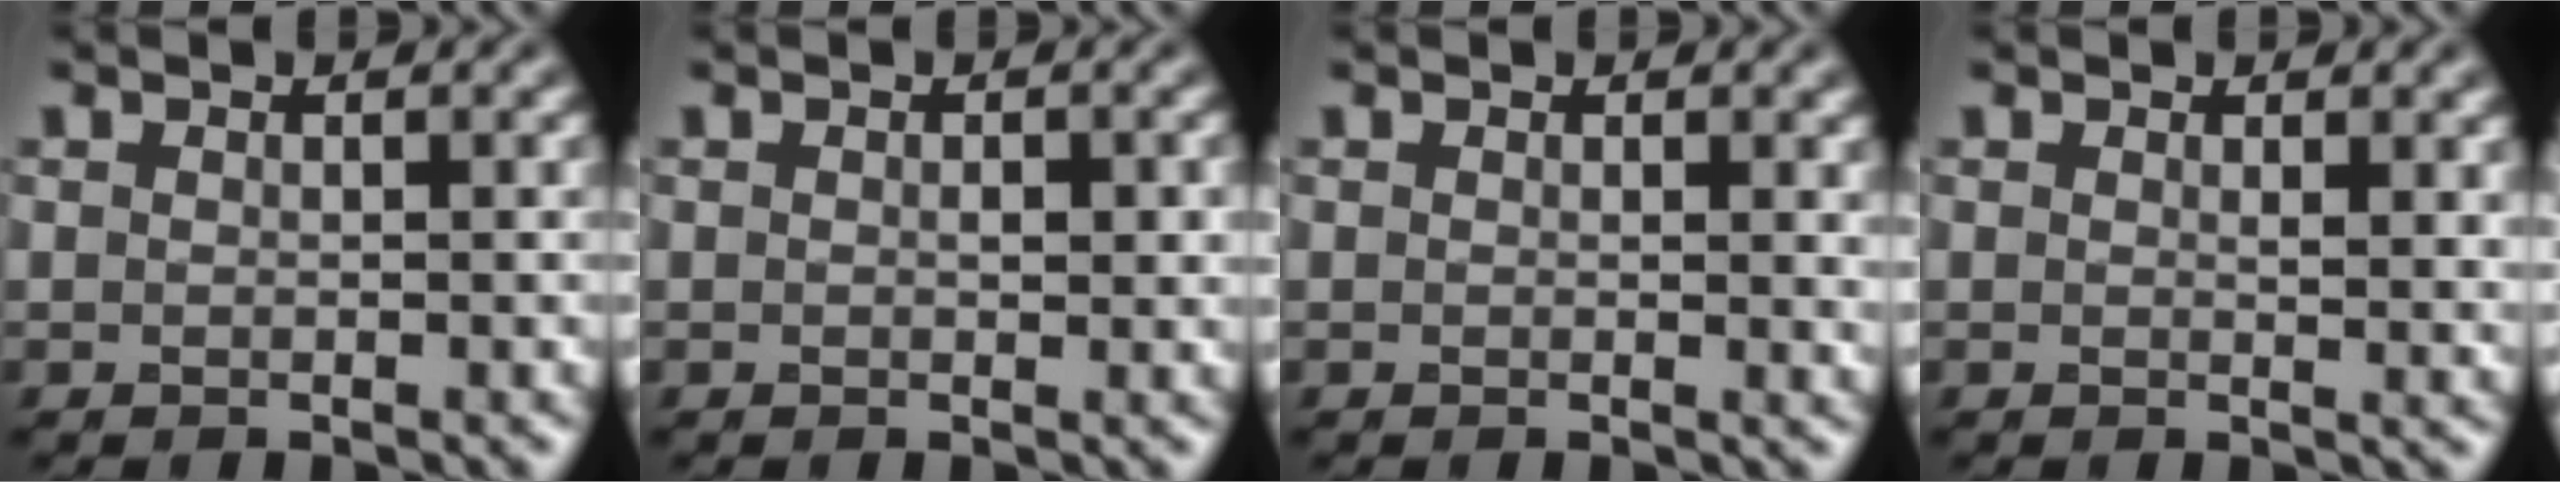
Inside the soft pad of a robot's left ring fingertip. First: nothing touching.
{"total": 1.2, "force": [0.1, 0.6, 1.0], "torque": [-0.014, -0.003, 0.001]}
{"total": 1.1, "force": [0.5, 0.3, 0.9], "torque": [-0.007, -0.003, 0.006]}
{"total": 1.4, "force": [0.7, 0.4, 1.1], "torque": [-0.011, -0.007, 0.012]}